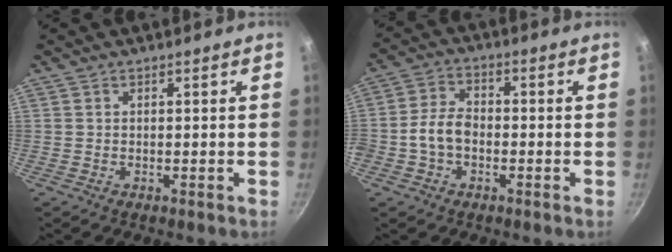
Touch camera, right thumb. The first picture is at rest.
{"total": 6.2, "force": [-1.7, 4.4, 4.1], "torque": [-0.066, 0.027, -0.042]}